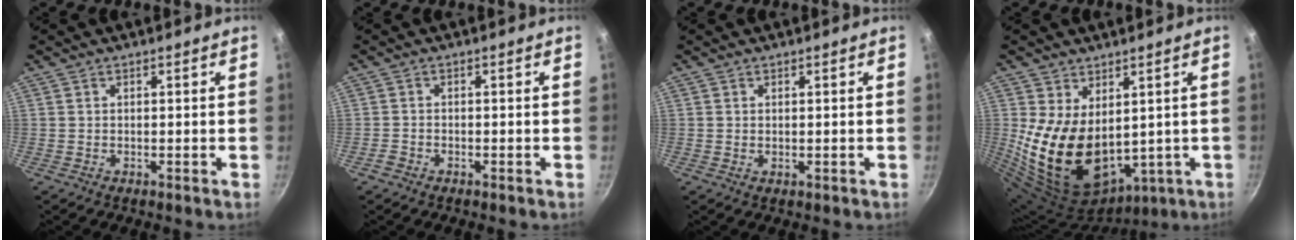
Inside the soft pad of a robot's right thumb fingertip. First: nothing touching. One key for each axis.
{"total": 1.5, "fx": -1.1, "fy": 0.8, "fz": 0.5, "tx": -0.021, "ty": 0.011, "tz": -0.025}
{"total": 0.5, "fx": 0.2, "fy": 0.2, "fz": 0.5, "tx": -0.005, "ty": -0.005, "tz": 0.001}
{"total": 16.2, "fx": 1.1, "fy": 10.2, "fz": 12.6, "tx": -0.213, "ty": -0.029, "tz": 0.052}